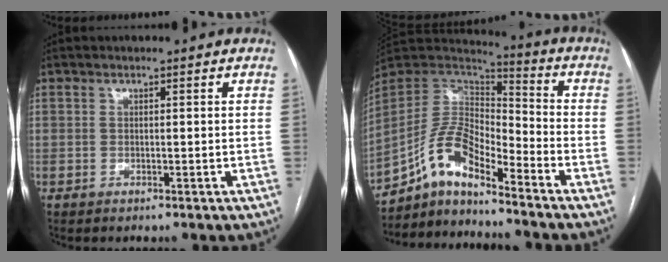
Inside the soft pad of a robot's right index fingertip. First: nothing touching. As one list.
[{"total": 11.7, "force": [-8.3, 3.3, 7.6], "torque": [-0.151, 0.032, -0.153]}]